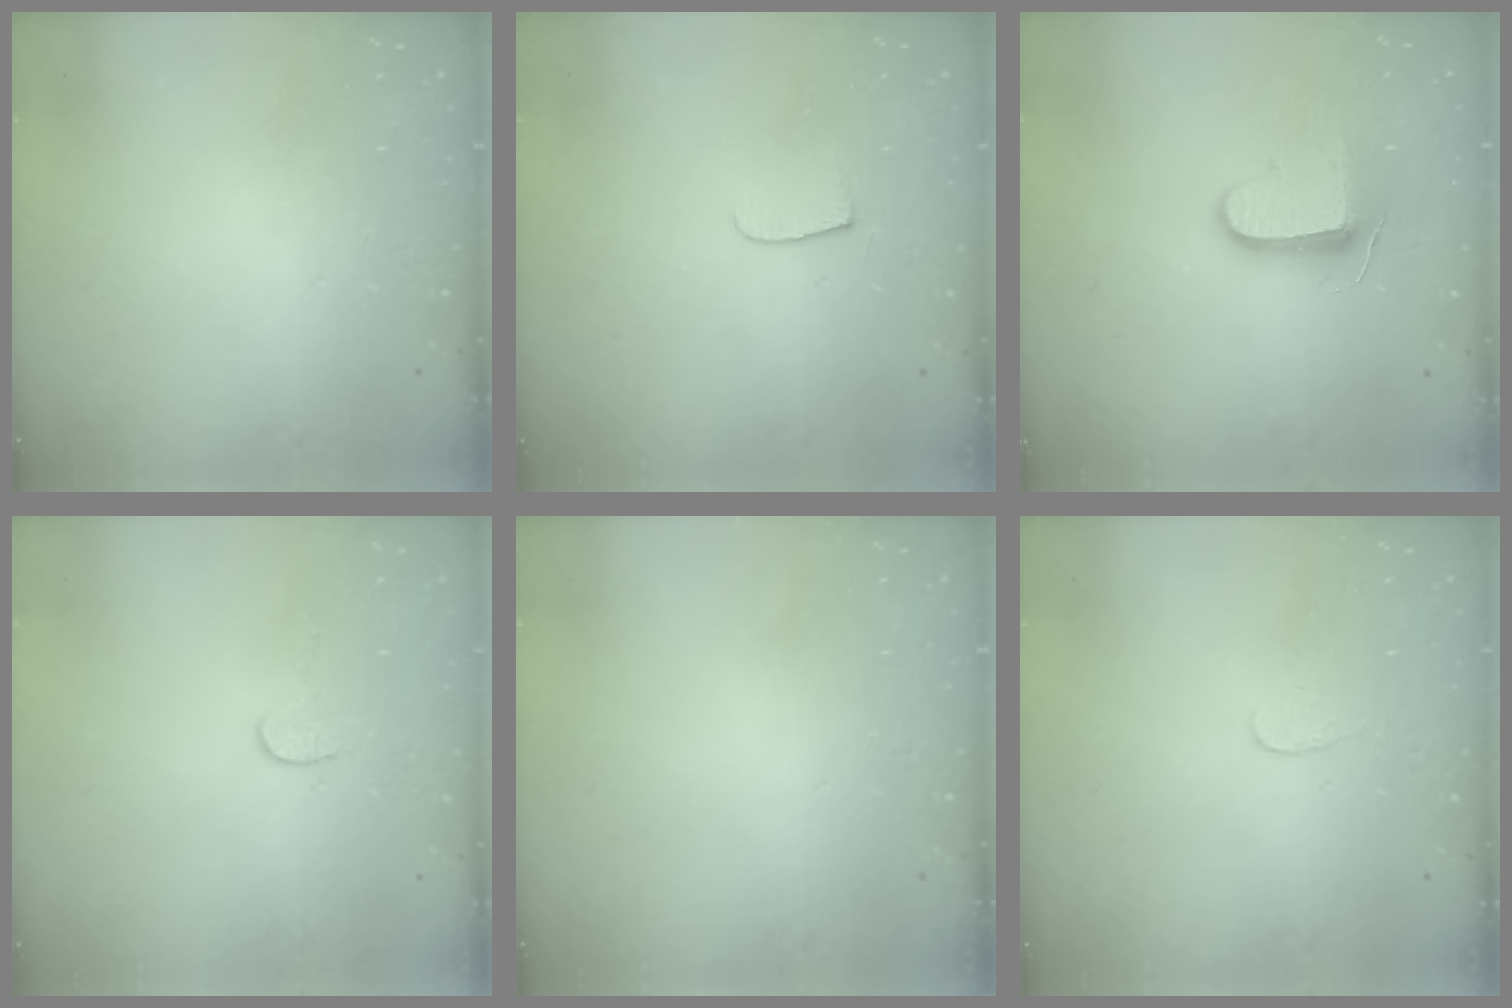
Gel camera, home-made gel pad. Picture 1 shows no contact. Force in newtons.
{"total": 4.3, "press": 4.2, "slide": 0.5}
{"total": 8.9, "press": 8.9, "slide": 0.8}
{"total": 4.0, "press": 4.0, "slide": 0.3}
{"total": 0.0}
{"total": 3.0, "press": 3.0, "slide": 0.2}